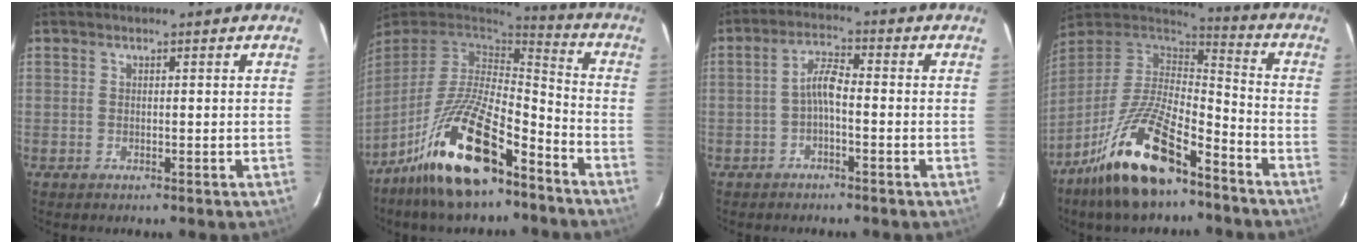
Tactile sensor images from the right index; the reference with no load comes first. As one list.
[{"total": 20.1, "force": [-13.0, 6.7, 13.9], "torque": [-0.279, -0.015, -0.234]}, {"total": 3.7, "force": [-1.5, 1.0, 3.3], "torque": [-0.069, 0.013, -0.030]}, {"total": 19.8, "force": [-12.8, 6.8, 13.5], "torque": [-0.273, -0.020, -0.231]}]